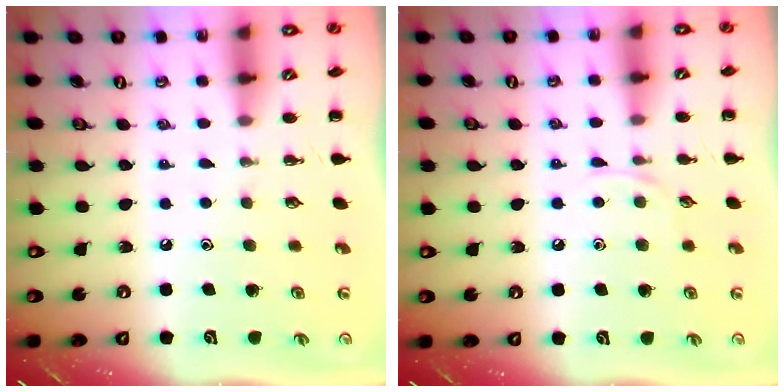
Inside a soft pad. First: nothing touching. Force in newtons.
{"total": 4.3, "press": 4.1, "slide": 1.3}